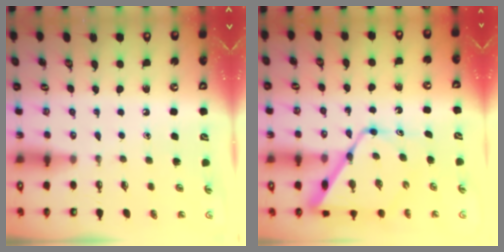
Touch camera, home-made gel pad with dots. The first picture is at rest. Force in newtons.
{"total": 14.0, "press": 14.0, "slide": 0.9}